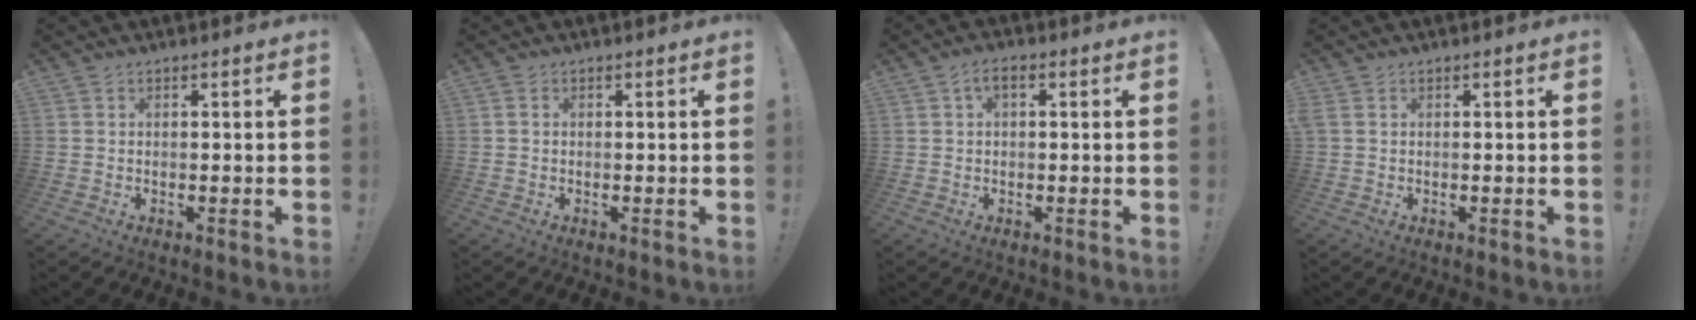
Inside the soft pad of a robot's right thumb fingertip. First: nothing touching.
{"total": 0.6, "force": [0.0, 0.5, 0.2], "torque": [-0.007, 0.005, 0.001]}
{"total": 3.1, "force": [0.5, 1.7, 2.5], "torque": [-0.040, 0.007, 0.007]}
{"total": 0.6, "force": [0.2, 0.1, 0.5], "torque": [-0.013, 0.001, 0.005]}